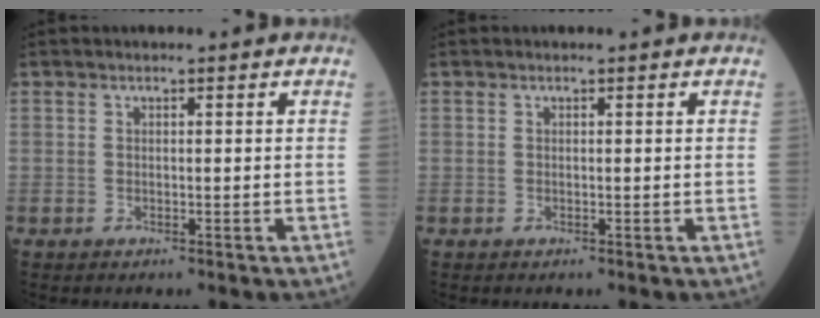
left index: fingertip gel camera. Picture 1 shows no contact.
{"total": 0.0}